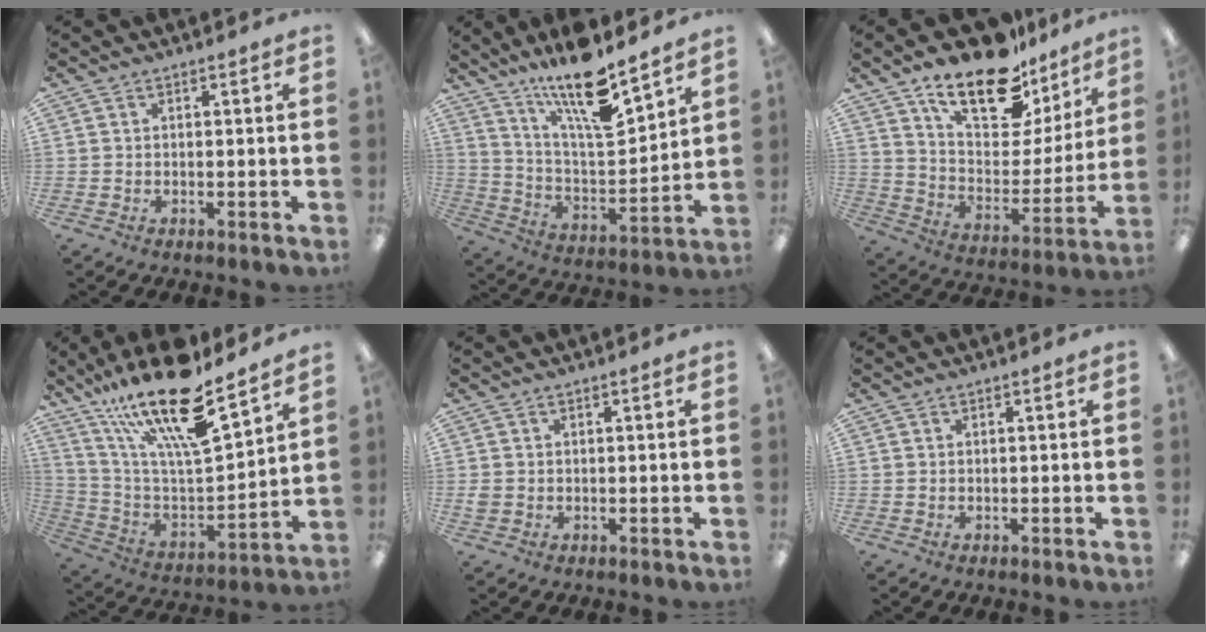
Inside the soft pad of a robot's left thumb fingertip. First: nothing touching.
{"total": 17.2, "force": [13.5, 3.7, 10.0], "torque": [-0.183, -0.086, 0.225]}
{"total": 19.8, "force": [14.3, 9.1, 10.3], "torque": [-0.165, -0.098, 0.250]}
{"total": 21.9, "force": [16.2, 5.2, 13.7], "torque": [-0.261, -0.105, 0.272]}
{"total": 1.4, "force": [-0.1, 1.3, 0.6], "torque": [-0.011, 0.004, -0.002]}
{"total": 0.0}